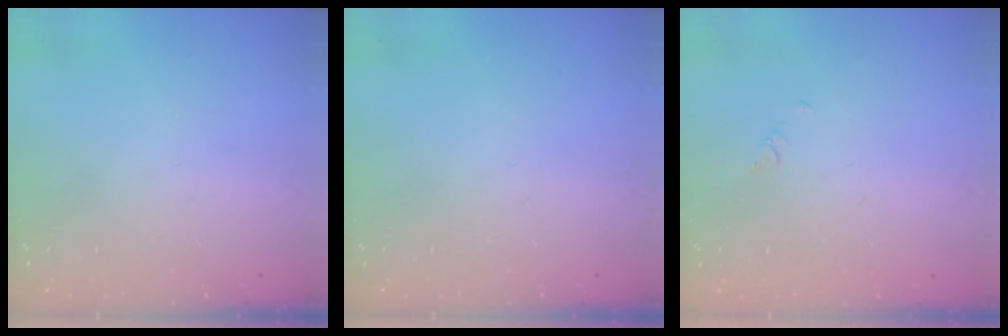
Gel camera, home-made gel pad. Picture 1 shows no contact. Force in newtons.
{"total": 0.0}
{"total": 0.7, "press": 0.6, "slide": 0.2}